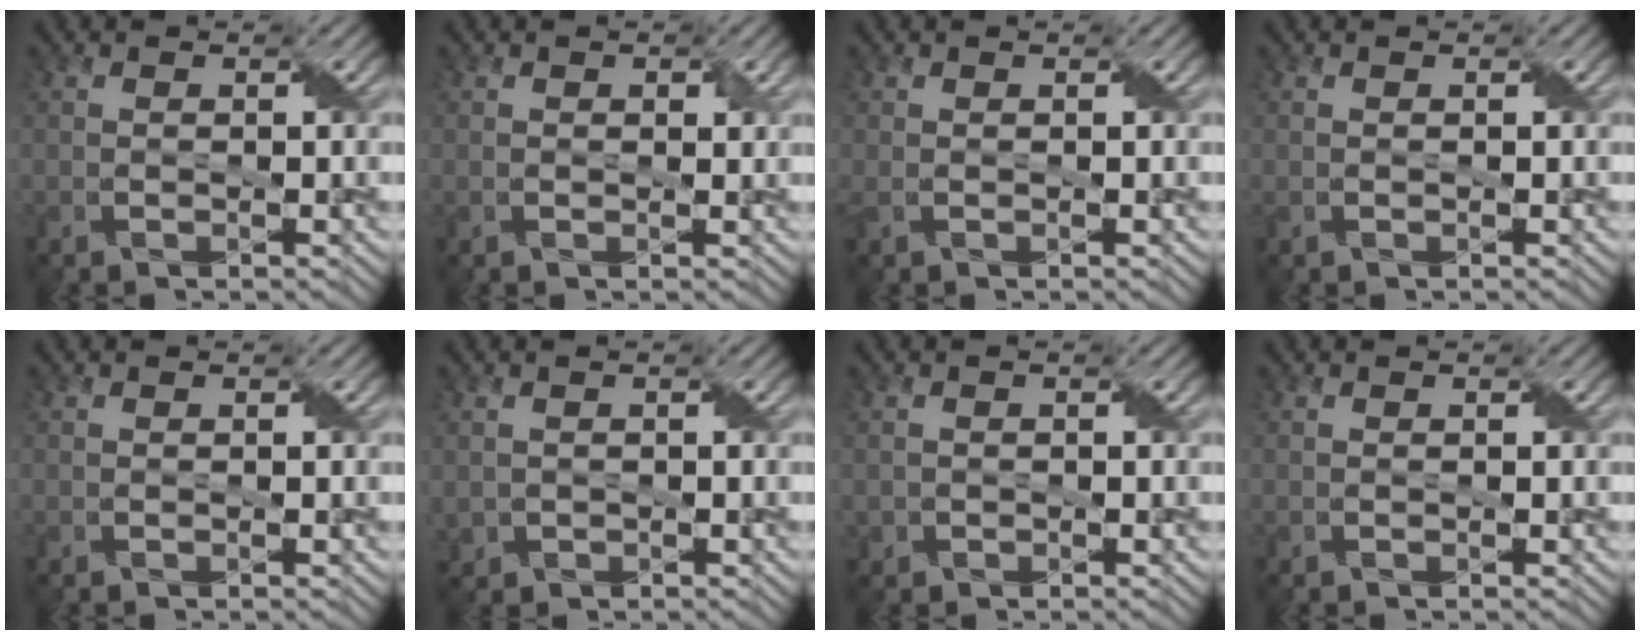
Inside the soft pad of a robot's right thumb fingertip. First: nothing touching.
{"total": 1.0, "force": [0.6, 0.5, 0.6], "torque": [-0.008, -0.002, 0.011]}
{"total": 1.1, "force": [0.2, 0.5, 0.9], "torque": [-0.025, 0.004, 0.003]}
{"total": 0.0}
{"total": 0.0}
{"total": 1.3, "force": [0.0, 1.2, 0.3], "torque": [-0.016, -0.006, 0.002]}
{"total": 0.9, "force": [-0.2, 0.9, 0.0], "torque": [0.000, -0.005, -0.006]}
{"total": 0.0}